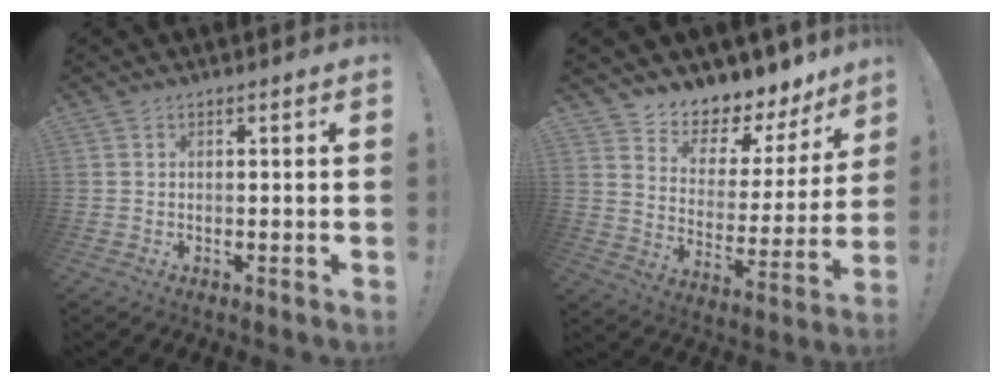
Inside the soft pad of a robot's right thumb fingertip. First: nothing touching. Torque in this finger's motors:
{"motor_torque": [-0.46, 2.34, -0.18, 0.70, -0.01]}